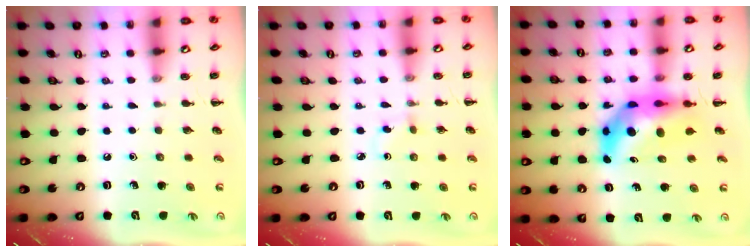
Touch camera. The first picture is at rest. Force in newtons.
{"total": 1.6, "press": 1.4, "slide": 0.8}
{"total": 9.5, "press": 9.0, "slide": 3.1}